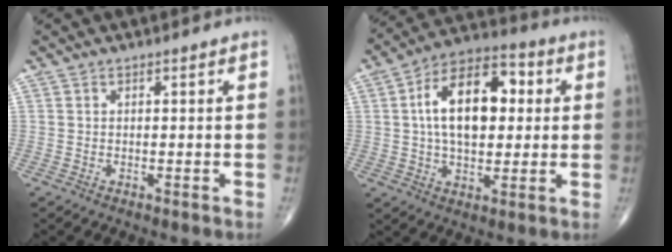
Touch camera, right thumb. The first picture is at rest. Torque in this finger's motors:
{"motor_torque": [1.12, 3.21, 1.27, 0.01, 0.50]}